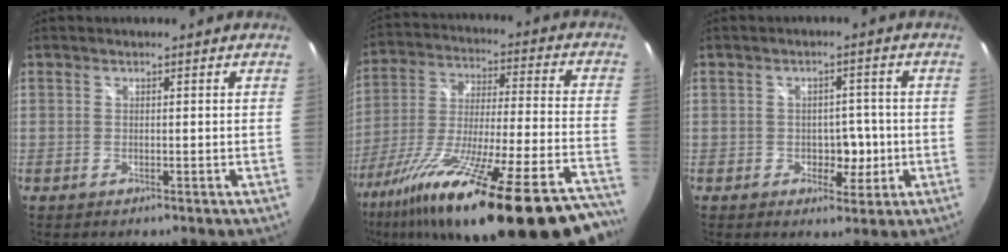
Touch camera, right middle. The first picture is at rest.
{"total": 36.2, "force": [-27.7, 4.8, 22.9], "torque": [-0.365, -0.092, -0.417]}
{"total": 4.9, "force": [-0.9, 3.6, 3.2], "torque": [-0.043, 0.007, -0.003]}